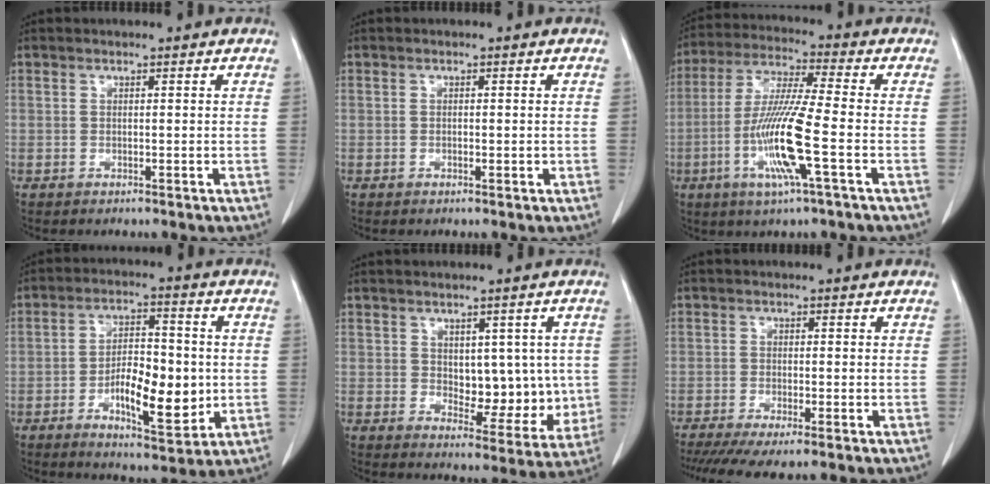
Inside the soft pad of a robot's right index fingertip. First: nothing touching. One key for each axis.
{"total": 0.8, "fx": -0.2, "fy": 0.3, "fz": 0.7, "tx": -0.013, "ty": 0.000, "tz": -0.003}
{"total": 12.7, "fx": -3.7, "fy": -0.1, "fz": 12.2, "tx": -0.249, "ty": -0.013, "tz": -0.078}
{"total": 11.2, "fx": -2.3, "fy": 4.1, "fz": 10.2, "tx": -0.172, "ty": 0.004, "tz": -0.033}
{"total": 8.7, "fx": 0.6, "fy": 5.1, "fz": 7.0, "tx": -0.071, "ty": 0.001, "tz": 0.023}
{"total": 7.9, "fx": -6.3, "fy": 0.6, "fz": 4.7, "tx": -0.069, "ty": -0.013, "tz": -0.099}